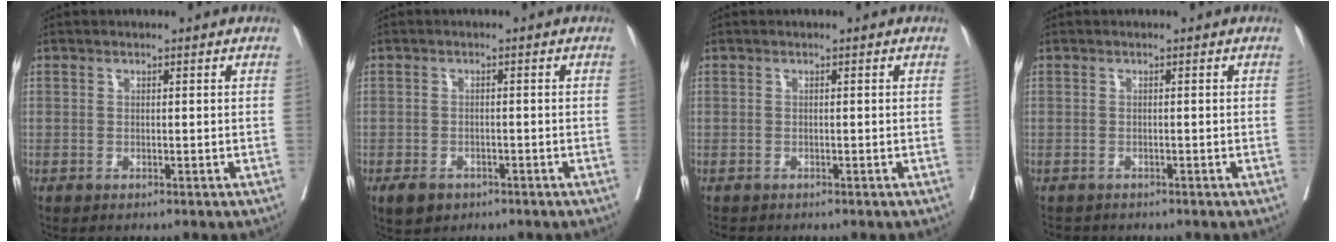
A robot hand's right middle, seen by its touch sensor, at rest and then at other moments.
{"total": 3.1, "force": [-2.0, 2.0, 1.3], "torque": [-0.023, -0.001, -0.025]}
{"total": 1.0, "force": [-0.9, 0.4, 0.2], "torque": [-0.010, -0.003, -0.017]}
{"total": 2.1, "force": [-1.8, 1.0, 0.2], "torque": [-0.007, -0.003, -0.029]}